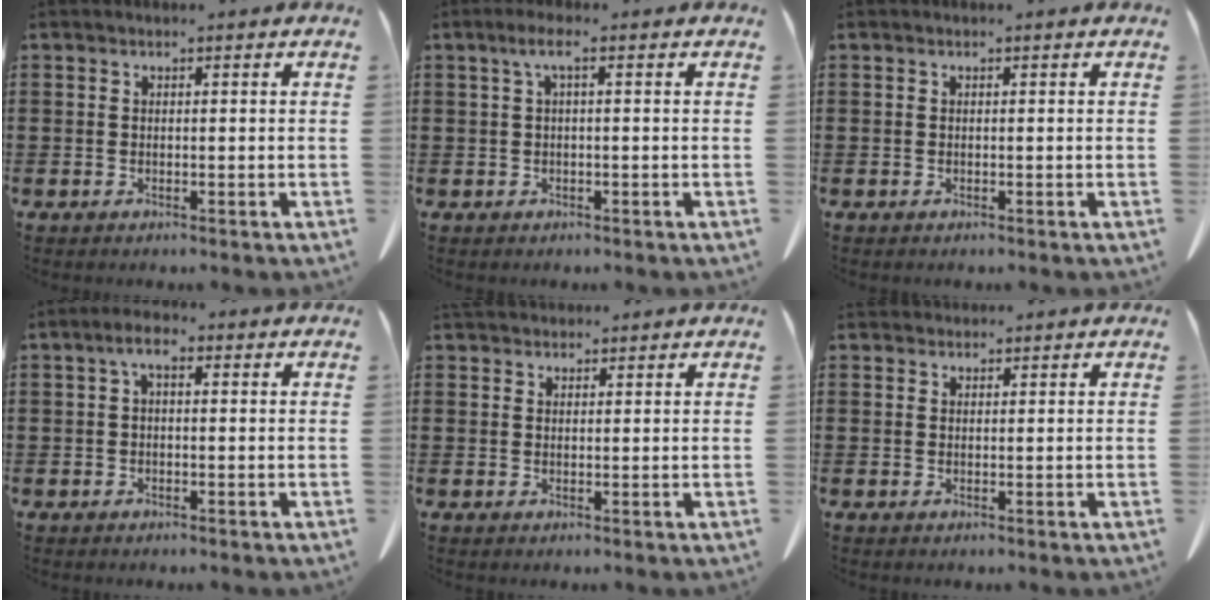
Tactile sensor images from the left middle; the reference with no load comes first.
{"total": 2.3, "force": [0.2, 0.2, 2.3], "torque": [-0.046, 0.002, 0.002]}
{"total": 0.0}
{"total": 3.0, "force": [0.2, 1.2, 2.7], "torque": [-0.057, 0.007, 0.000]}
{"total": 2.3, "force": [2.1, 0.9, 0.5], "torque": [-0.017, 0.002, 0.042]}
{"total": 1.4, "force": [1.2, 0.5, 0.1], "torque": [-0.006, 0.001, 0.025]}